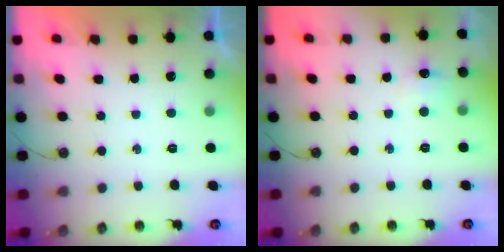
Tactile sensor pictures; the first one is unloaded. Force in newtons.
{"total": 6.3, "press": 6.2, "slide": 0.9}